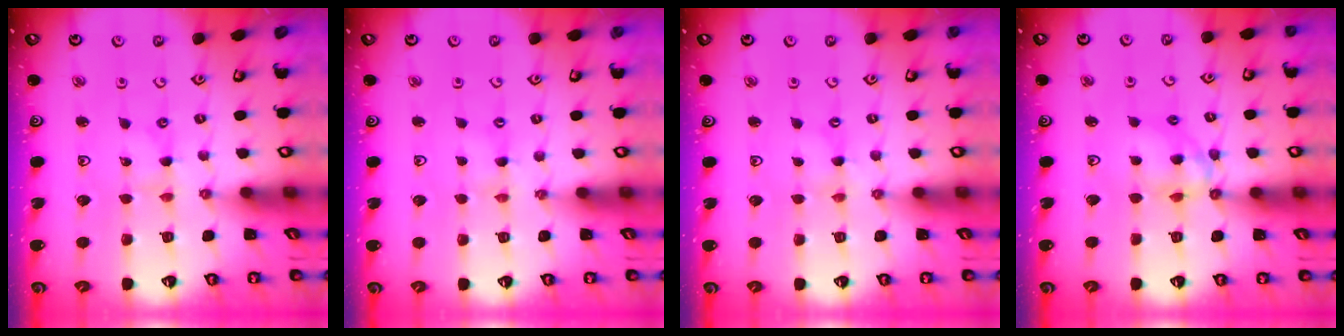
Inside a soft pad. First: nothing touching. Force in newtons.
{"total": 0.0}
{"total": 0.0}
{"total": 11.2, "press": 11.1, "slide": 1.2}